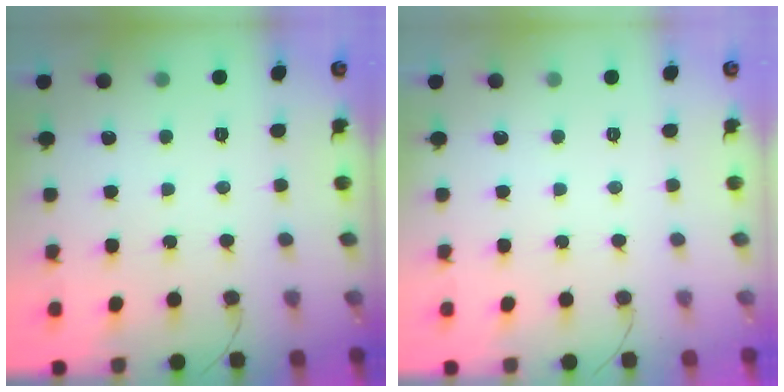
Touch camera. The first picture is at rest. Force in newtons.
{"total": 0.0}